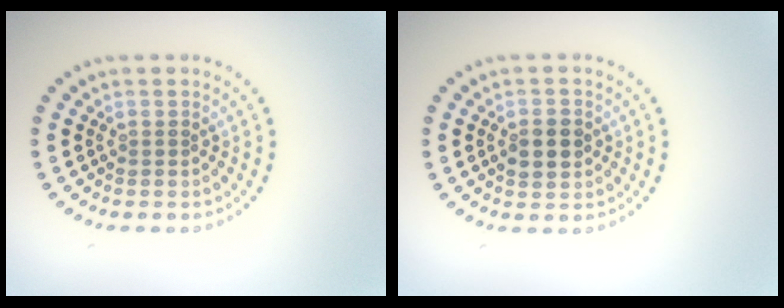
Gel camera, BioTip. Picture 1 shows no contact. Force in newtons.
{"total": 2.6, "press": 2.6, "slide": 0.1}